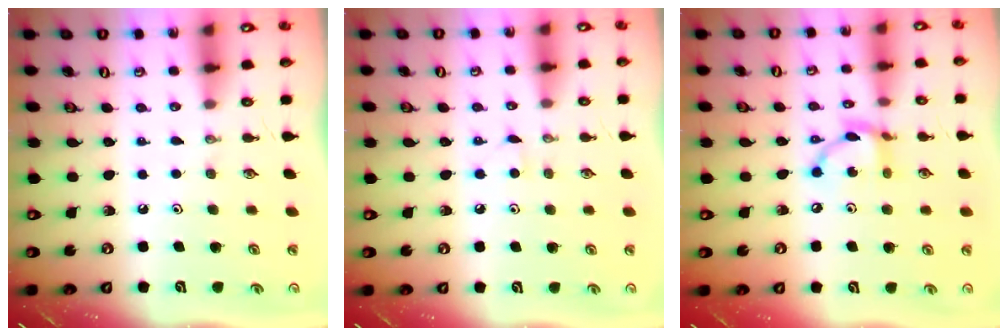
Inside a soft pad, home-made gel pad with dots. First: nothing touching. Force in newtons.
{"total": 2.9, "press": 2.9, "slide": 0.4}
{"total": 10.1, "press": 10.1, "slide": 0.6}